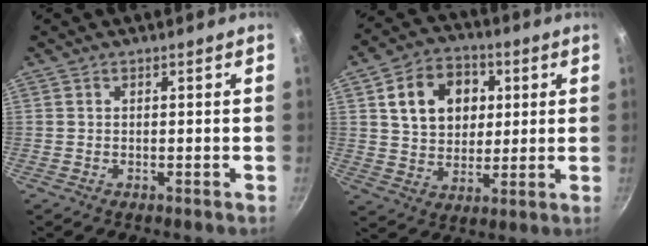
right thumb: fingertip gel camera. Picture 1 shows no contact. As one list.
[{"total": 13.8, "force": [3.7, 10.7, 7.9], "torque": [-0.101, 0.004, 0.060]}]